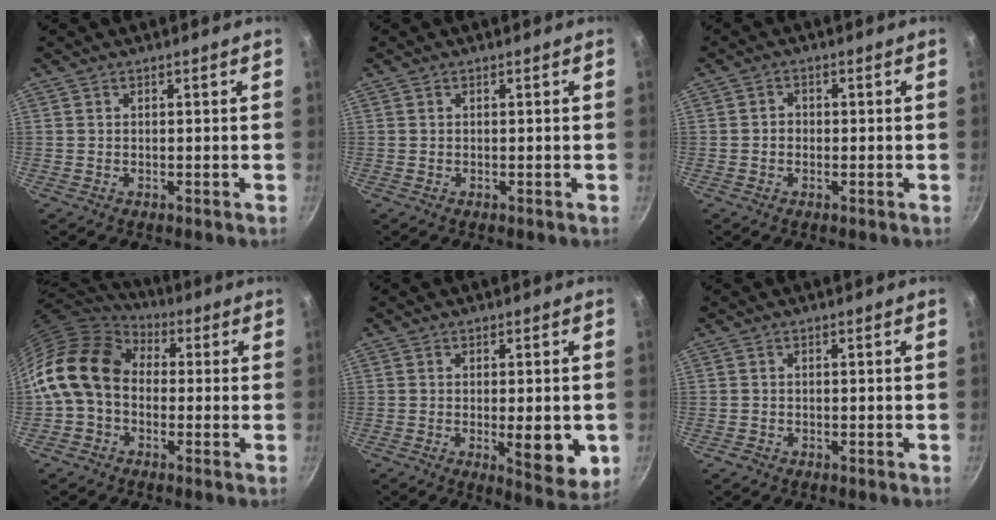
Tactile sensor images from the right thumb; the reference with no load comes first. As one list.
[{"total": 0.0}, {"total": 1.8, "force": [-0.3, 1.6, 0.8], "torque": [-0.010, 0.008, -0.008]}, {"total": 15.5, "force": [0.4, 11.8, 10.0], "torque": [-0.171, 0.035, -0.012]}, {"total": 9.1, "force": [-1.6, 3.1, 8.4], "torque": [-0.099, -0.014, -0.016]}, {"total": 1.0, "force": [-0.7, 0.7, 0.2], "torque": [-0.008, 0.004, -0.012]}]